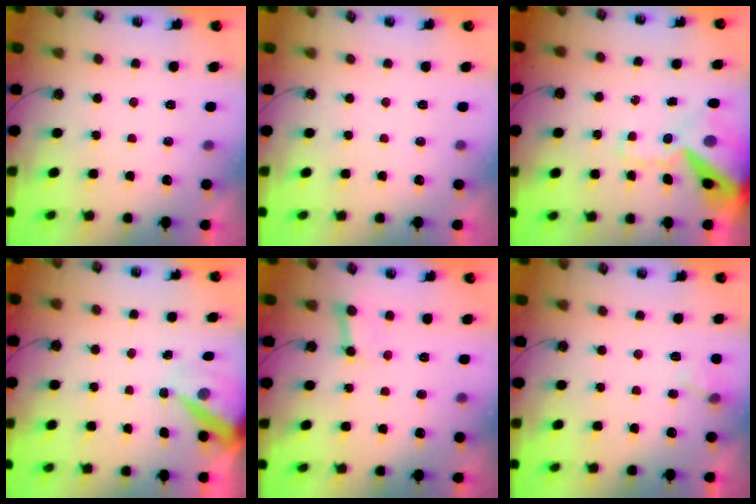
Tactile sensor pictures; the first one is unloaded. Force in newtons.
{"total": 0.0}
{"total": 17.5, "press": 17.3, "slide": 2.8}
{"total": 7.0, "press": 7.0, "slide": 0.2}
{"total": 3.3, "press": 3.3, "slide": 0.2}
{"total": 5.3, "press": 5.2, "slide": 0.5}